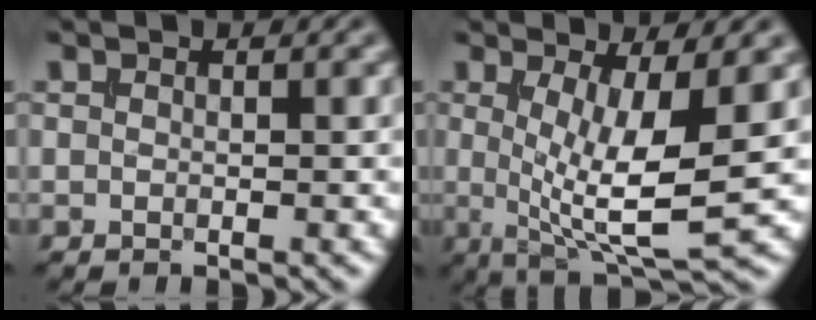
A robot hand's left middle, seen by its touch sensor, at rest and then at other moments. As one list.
[{"total": 7.7, "force": [0.2, 2.2, 7.4], "torque": [-0.128, -0.015, 0.007]}]